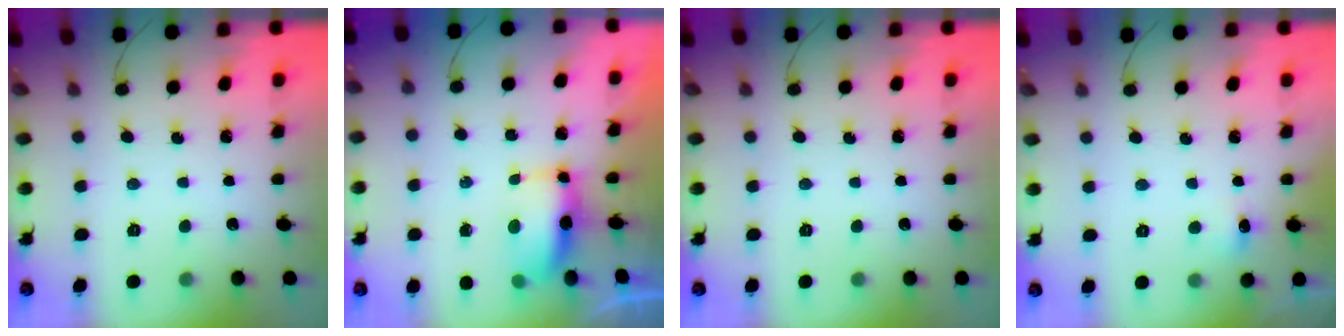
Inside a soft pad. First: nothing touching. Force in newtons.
{"total": 7.4, "press": 7.4, "slide": 0.8}
{"total": 0.0}
{"total": 5.1, "press": 4.9, "slide": 1.3}